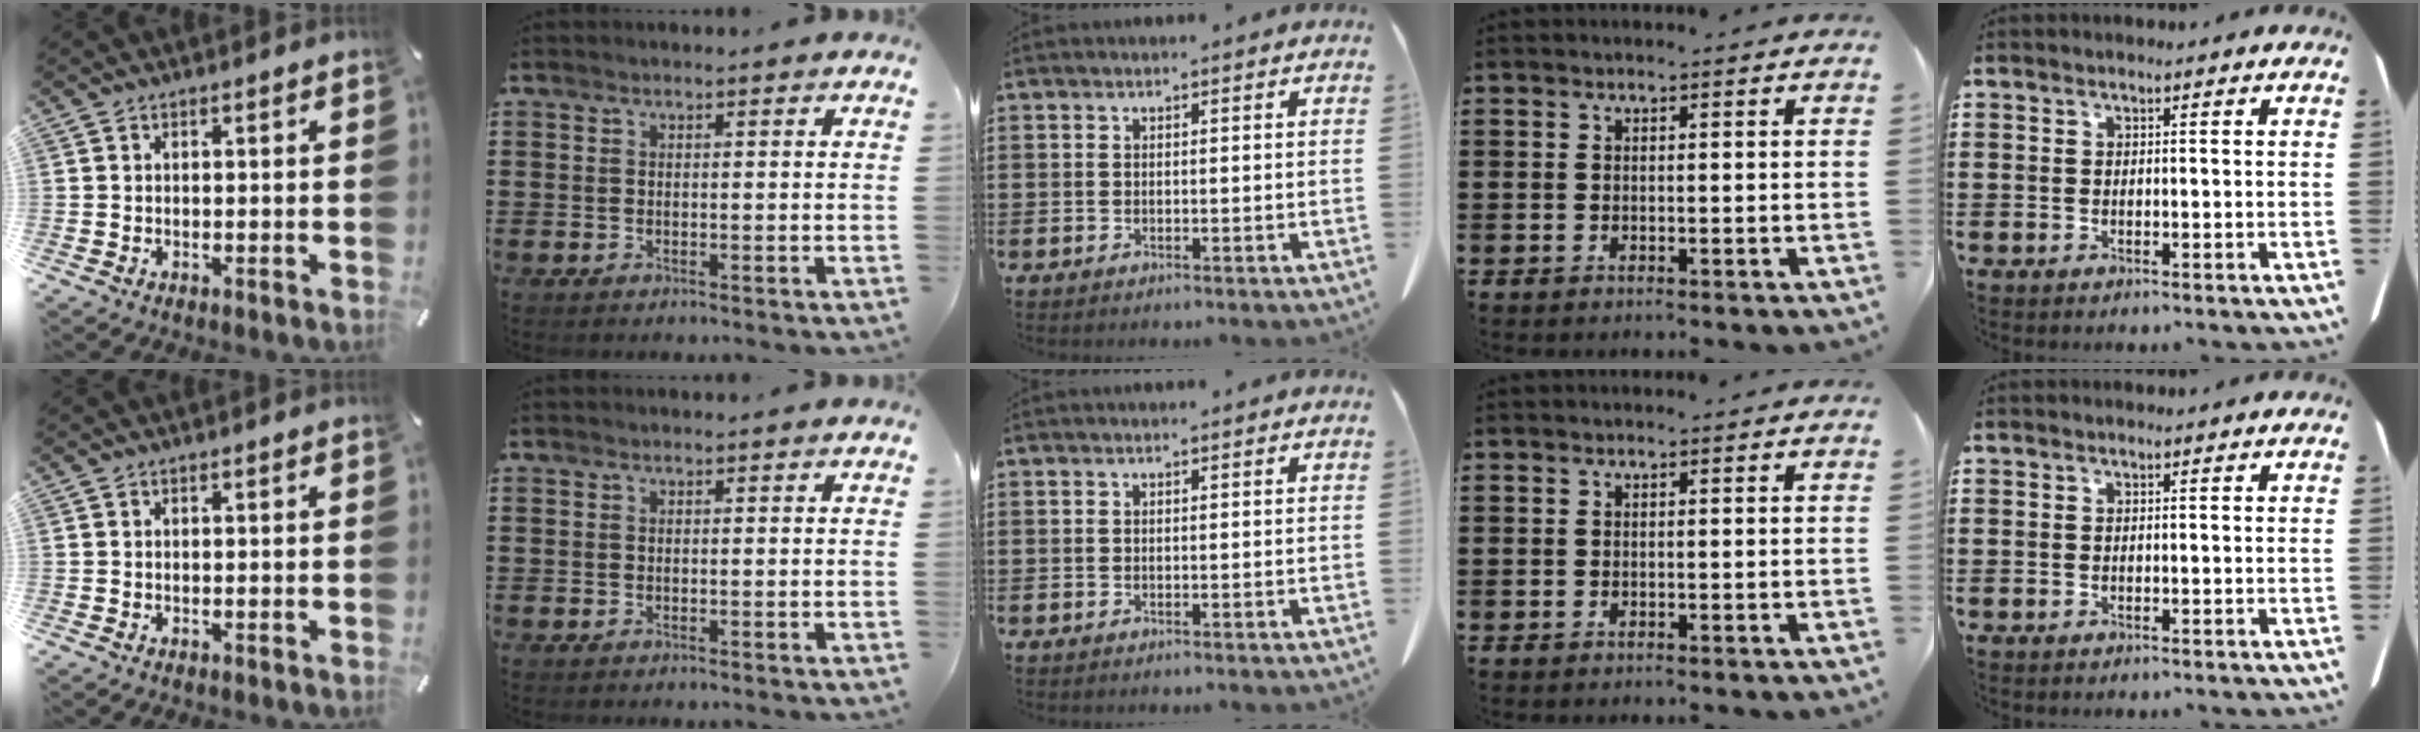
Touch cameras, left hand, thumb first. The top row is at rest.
{}